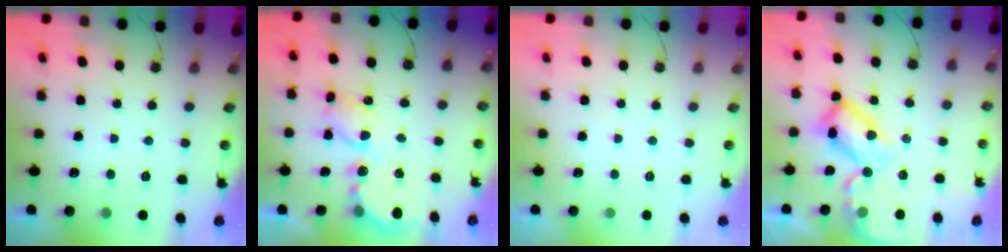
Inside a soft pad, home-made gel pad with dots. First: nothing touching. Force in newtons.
{"total": 6.1, "press": 6.0, "slide": 0.6}
{"total": 0.0}
{"total": 14.7, "press": 14.6, "slide": 1.5}